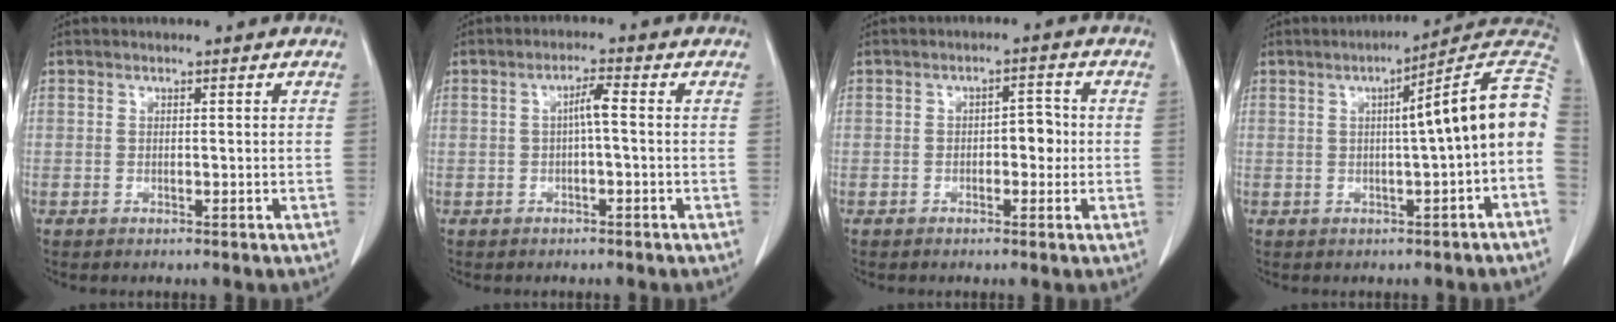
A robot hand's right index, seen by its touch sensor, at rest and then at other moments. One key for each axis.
{"total": 2.5, "fx": 0.0, "fy": 0.1, "fz": 2.5, "tx": -0.047, "ty": 0.007, "tz": 0.001}
{"total": 3.2, "fx": -0.4, "fy": 1.7, "fz": 2.7, "tx": -0.030, "ty": 0.010, "tz": -0.006}
{"total": 11.5, "fx": 0.3, "fy": -0.3, "fz": 11.5, "tx": -0.146, "ty": 0.033, "tz": -0.004}